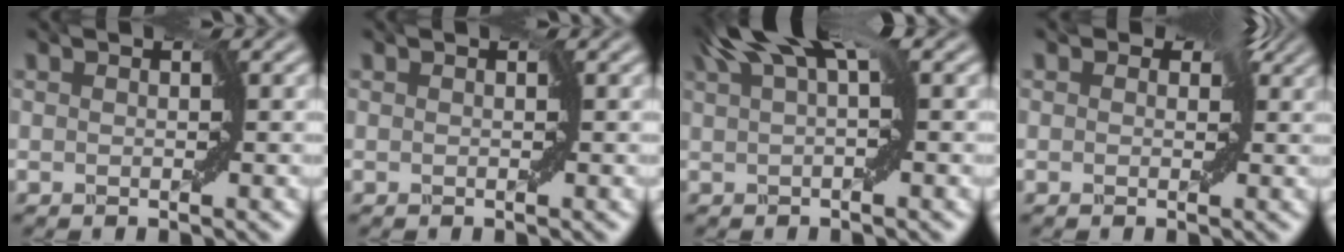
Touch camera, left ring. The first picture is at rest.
{"total": 0.0}
{"total": 5.3, "force": [2.5, 1.1, 4.5], "torque": [-0.074, 0.015, 0.037]}
{"total": 4.2, "force": [1.5, 2.8, 2.7], "torque": [-0.021, 0.018, -0.003]}